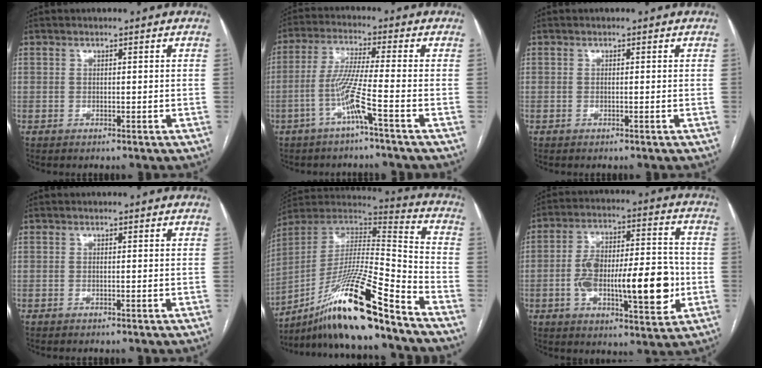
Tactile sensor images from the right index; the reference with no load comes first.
{"total": 6.9, "force": [-3.1, -1.3, 6.0], "torque": [-0.124, 0.002, -0.066]}
{"total": 0.0}
{"total": 0.0}
{"total": 20.6, "force": [-15.0, 0.1, 14.2], "torque": [-0.273, -0.005, -0.272]}
{"total": 17.4, "force": [-3.2, 5.3, 16.3], "torque": [-0.265, 0.020, -0.043]}